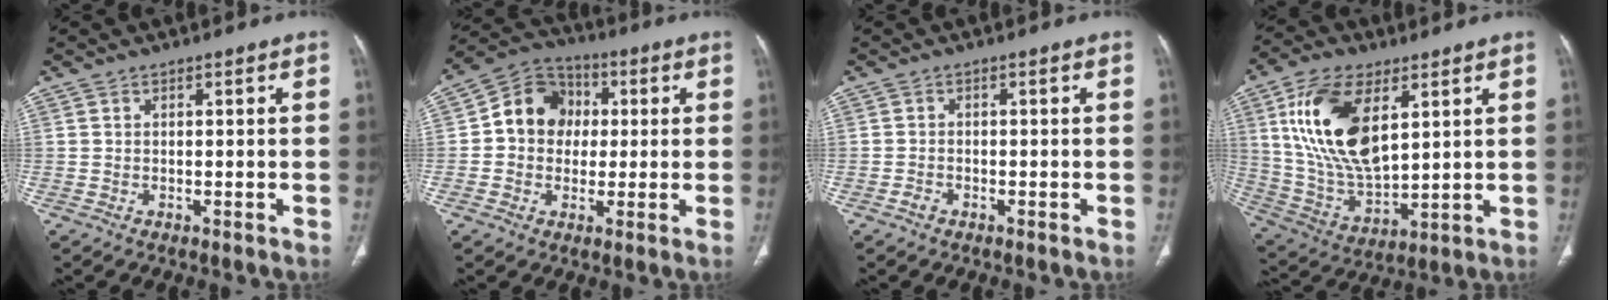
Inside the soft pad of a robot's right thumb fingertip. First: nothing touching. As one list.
[{"total": 10.9, "force": [1.0, 9.5, 5.2], "torque": [-0.055, 0.023, 0.004]}, {"total": 1.2, "force": [-0.8, 0.7, 0.5], "torque": [-0.014, 0.004, -0.016]}, {"total": 19.2, "force": [6.6, 9.8, 15.1], "torque": [-0.279, -0.023, 0.132]}]